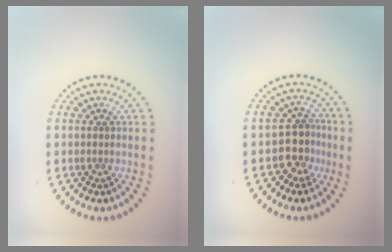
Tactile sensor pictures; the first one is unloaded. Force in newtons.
{"total": 2.8, "press": 2.3, "slide": 1.6}